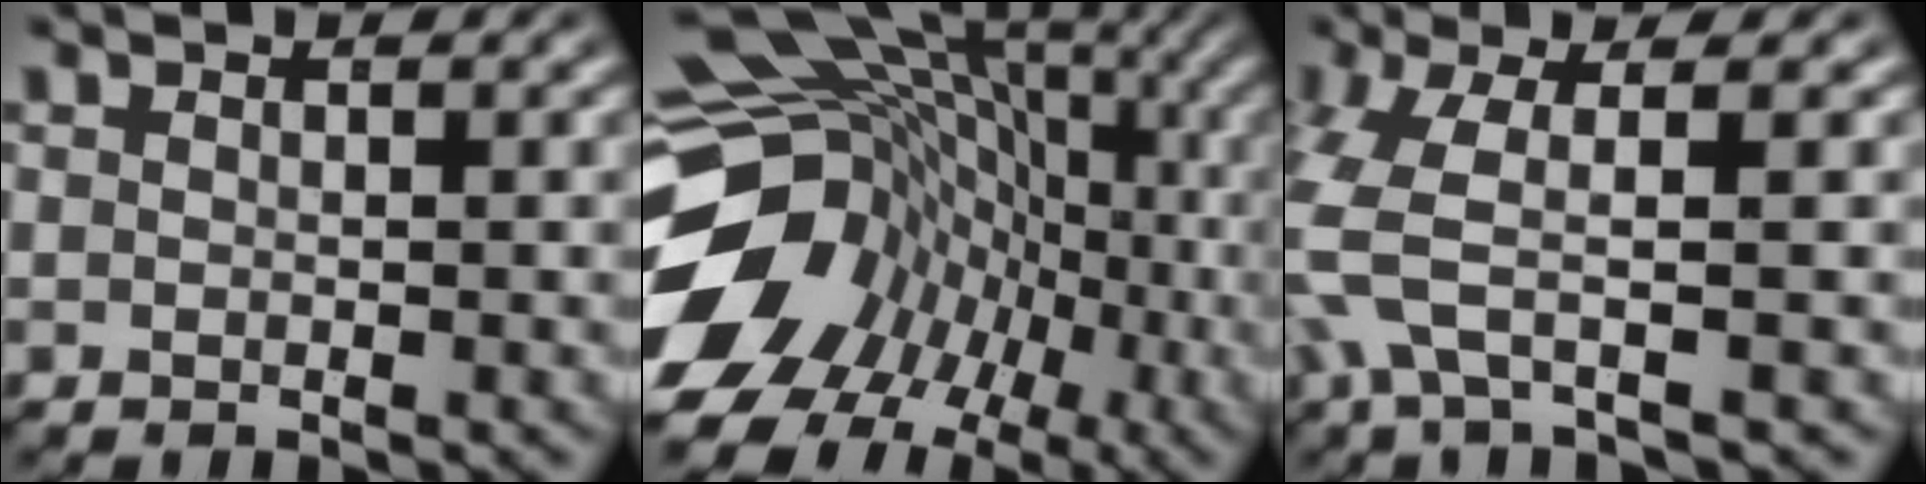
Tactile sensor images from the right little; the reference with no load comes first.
{"total": 20.2, "force": [-2.1, 16.6, 11.3], "torque": [-0.215, -0.074, -0.018]}
{"total": 5.3, "force": [0.7, 2.2, 4.7], "torque": [-0.119, -0.003, 0.011]}